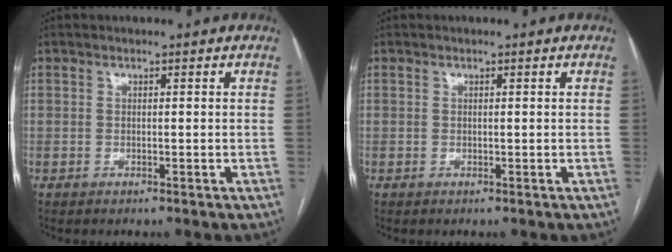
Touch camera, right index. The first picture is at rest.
{"total": 0.0}